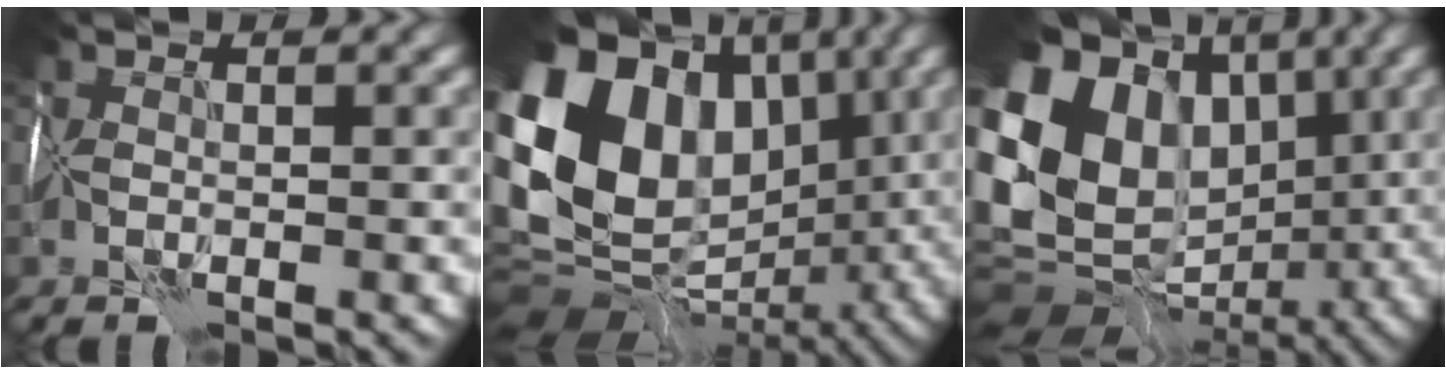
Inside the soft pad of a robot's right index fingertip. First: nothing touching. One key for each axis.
{"total": 14.2, "fx": 3.0, "fy": 10.9, "fz": 8.6, "tx": -0.164, "ty": 0.018, "tz": 0.047}
{"total": 15.1, "fx": 1.8, "fy": 12.2, "fz": 8.8, "tx": -0.177, "ty": 0.010, "tz": 0.052}